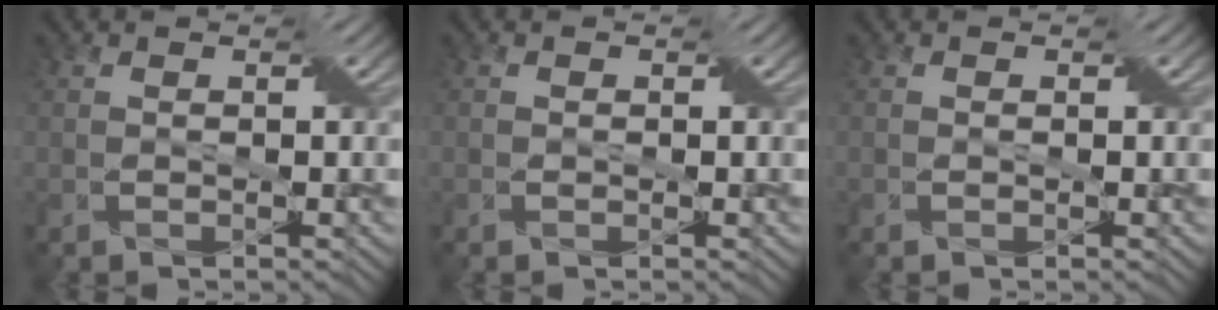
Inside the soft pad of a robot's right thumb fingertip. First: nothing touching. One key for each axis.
{"total": 0.0}
{"total": 0.0}